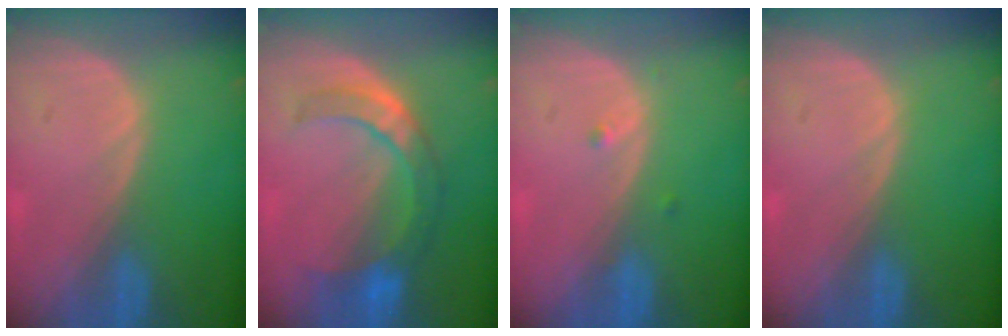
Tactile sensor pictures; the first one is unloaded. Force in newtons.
{"total": 7.4, "press": 7.2, "slide": 1.8}
{"total": 1.0, "press": 0.8, "slide": 0.6}
{"total": 0.0}